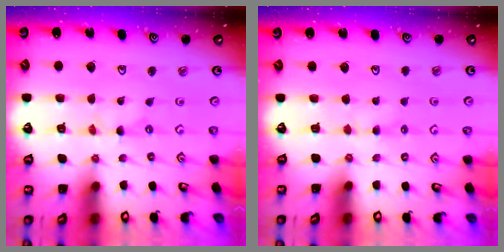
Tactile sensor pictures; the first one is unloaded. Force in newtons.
{"total": 1.6, "press": 1.5, "slide": 0.4}